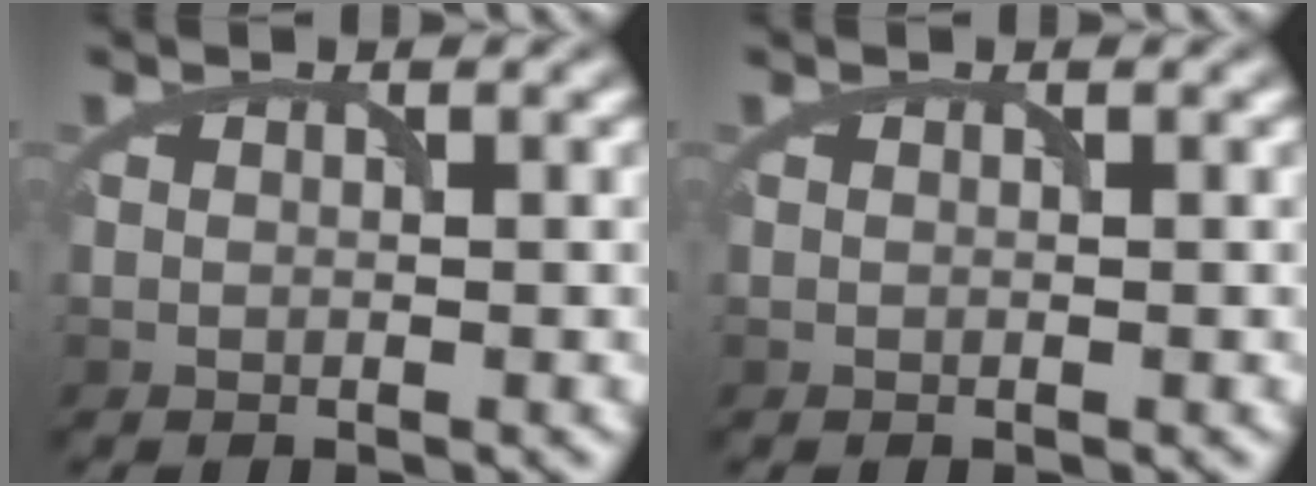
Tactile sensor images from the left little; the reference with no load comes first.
{"total": 0.0}